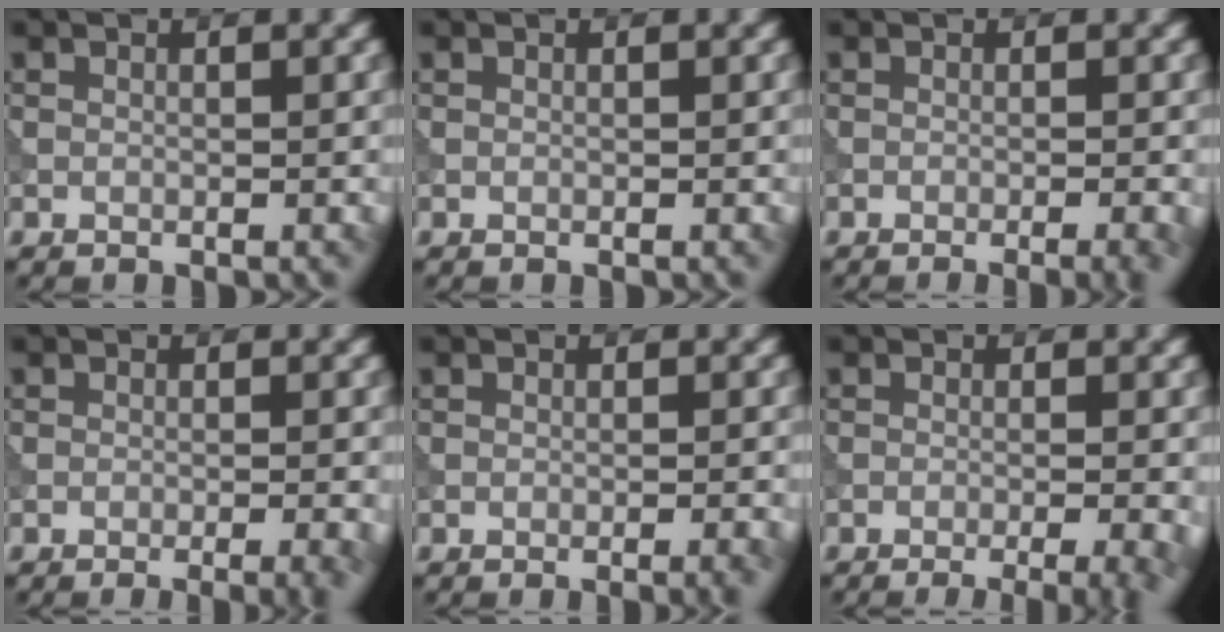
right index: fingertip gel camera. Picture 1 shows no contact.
{"total": 0.0}
{"total": 3.7, "force": [-1.9, 1.3, 2.9], "torque": [-0.018, 0.011, -0.020]}
{"total": 4.2, "force": [-2.0, 1.5, 3.3], "torque": [-0.021, 0.010, -0.020]}
{"total": 2.3, "force": [-1.0, 0.7, 1.9], "torque": [-0.015, 0.006, -0.012]}
{"total": 7.2, "force": [-3.5, 3.0, 5.6], "torque": [-0.035, -0.001, -0.032]}